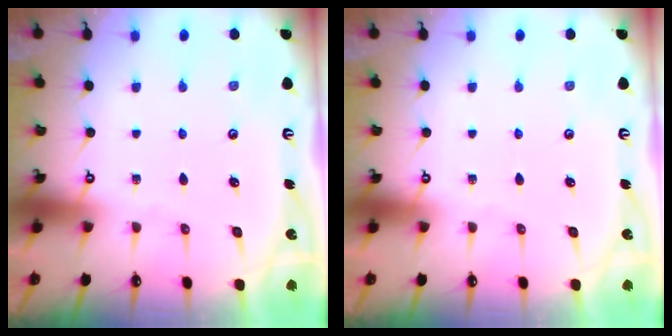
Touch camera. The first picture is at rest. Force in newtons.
{"total": 0.0}